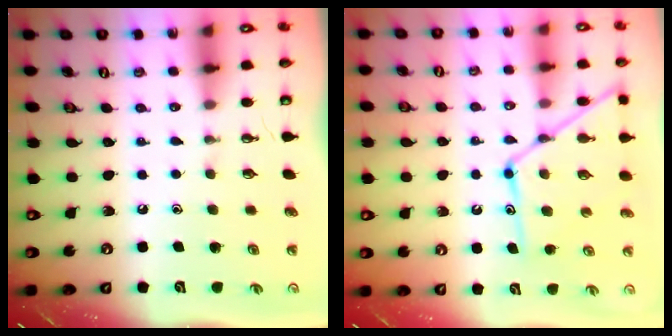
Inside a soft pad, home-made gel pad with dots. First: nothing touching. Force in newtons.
{"total": 13.7, "press": 13.7, "slide": 1.0}